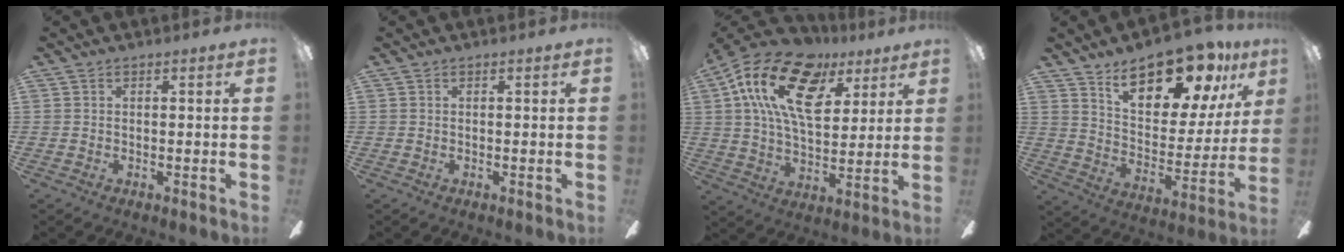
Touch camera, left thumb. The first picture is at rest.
{"total": 0.0}
{"total": 20.2, "force": [9.5, 11.2, 13.8], "torque": [-0.263, -0.021, 0.167]}
{"total": 19.1, "force": [14.3, 7.8, 10.0], "torque": [-0.149, -0.091, 0.245]}